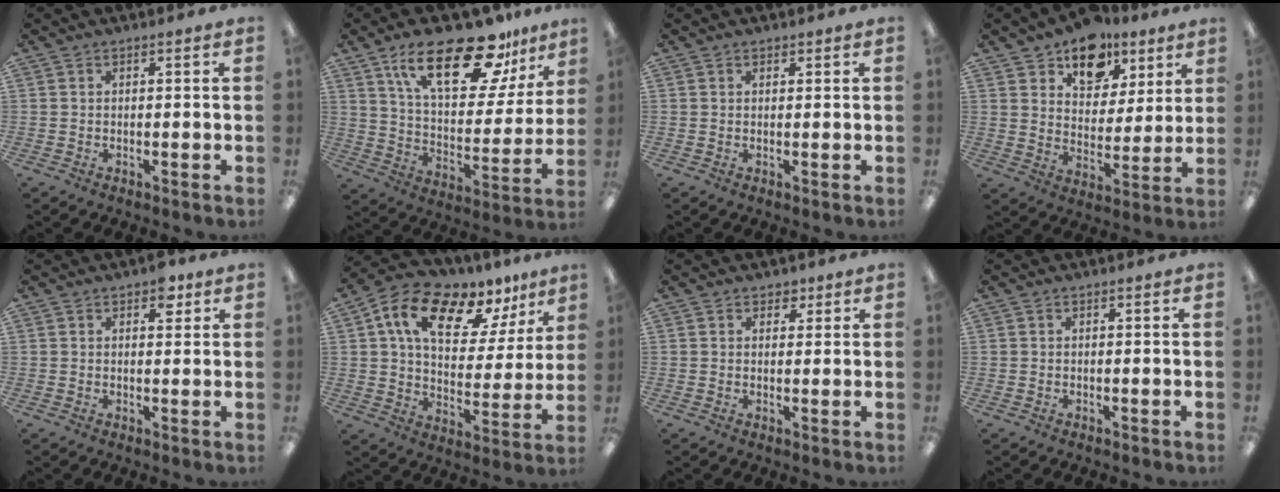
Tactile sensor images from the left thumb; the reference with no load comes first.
{"total": 23.1, "force": [15.0, 9.2, 15.1], "torque": [-0.243, -0.076, 0.250]}
{"total": 0.8, "force": [0.6, 0.5, 0.1], "torque": [-0.003, 0.002, 0.011]}
{"total": 12.5, "force": [8.9, 7.9, 3.8], "torque": [-0.054, -0.058, 0.163]}
{"total": 3.9, "force": [2.2, 2.1, 2.4], "torque": [-0.019, -0.007, 0.032]}
{"total": 15.6, "force": [10.5, 7.5, 8.7], "torque": [-0.155, -0.056, 0.184]}
{"total": 2.4, "force": [1.6, 1.7, 0.7], "torque": [0.001, -0.004, 0.025]}
{"total": 0.0}